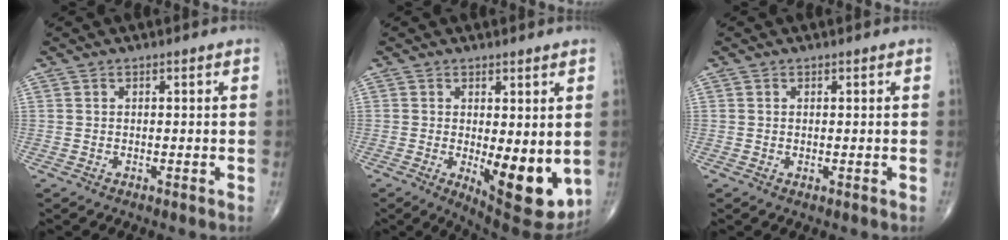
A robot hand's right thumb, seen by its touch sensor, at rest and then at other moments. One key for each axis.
{"total": 11.8, "fx": -1.5, "fy": 4.5, "fz": 10.8, "tx": -0.134, "ty": -0.029, "tz": -0.007}
{"total": 0.0}